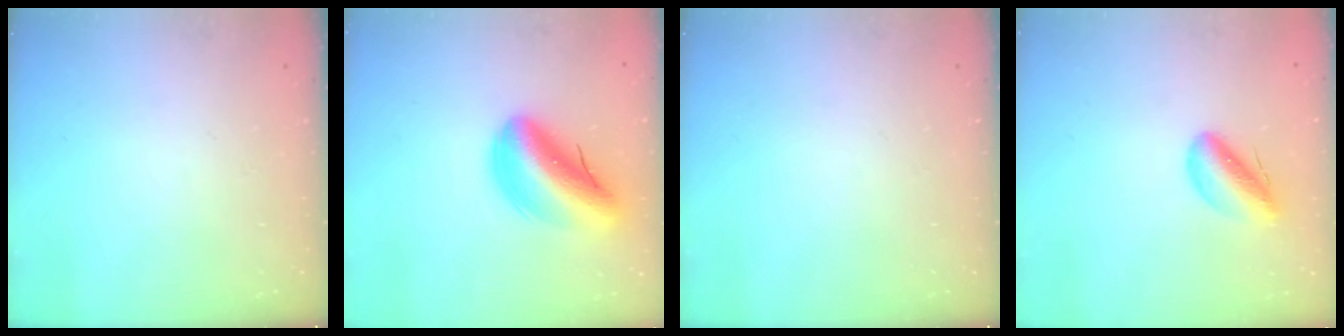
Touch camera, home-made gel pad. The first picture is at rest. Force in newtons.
{"total": 17.5, "press": 16.8, "slide": 4.8}
{"total": 0.0}
{"total": 8.1, "press": 7.7, "slide": 2.5}